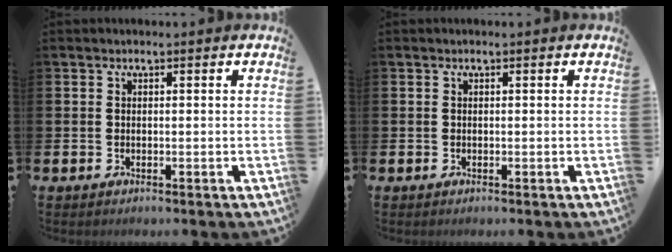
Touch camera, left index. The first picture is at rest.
{"total": 0.0}